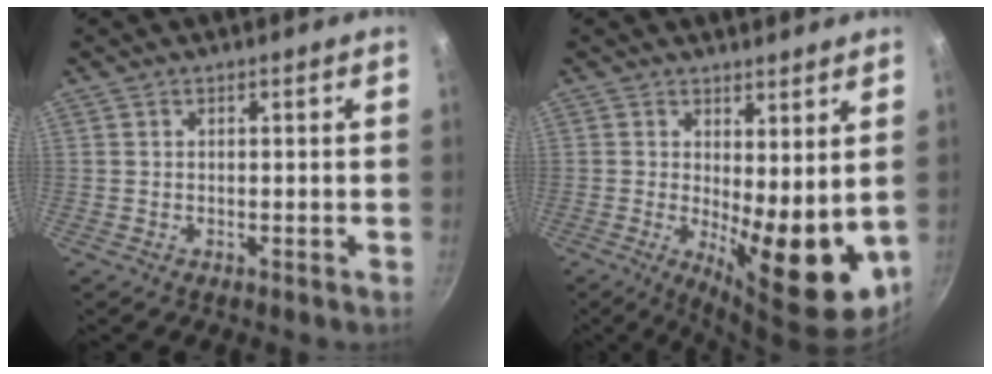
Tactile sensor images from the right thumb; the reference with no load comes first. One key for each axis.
{"total": 11.9, "fx": 0.7, "fy": 4.6, "fz": 10.9, "tx": -0.125, "ty": -0.027, "tz": 0.023}